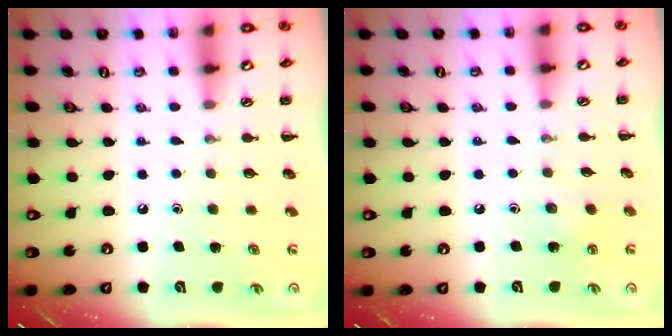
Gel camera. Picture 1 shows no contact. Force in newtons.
{"total": 4.6, "press": 4.5, "slide": 1.2}